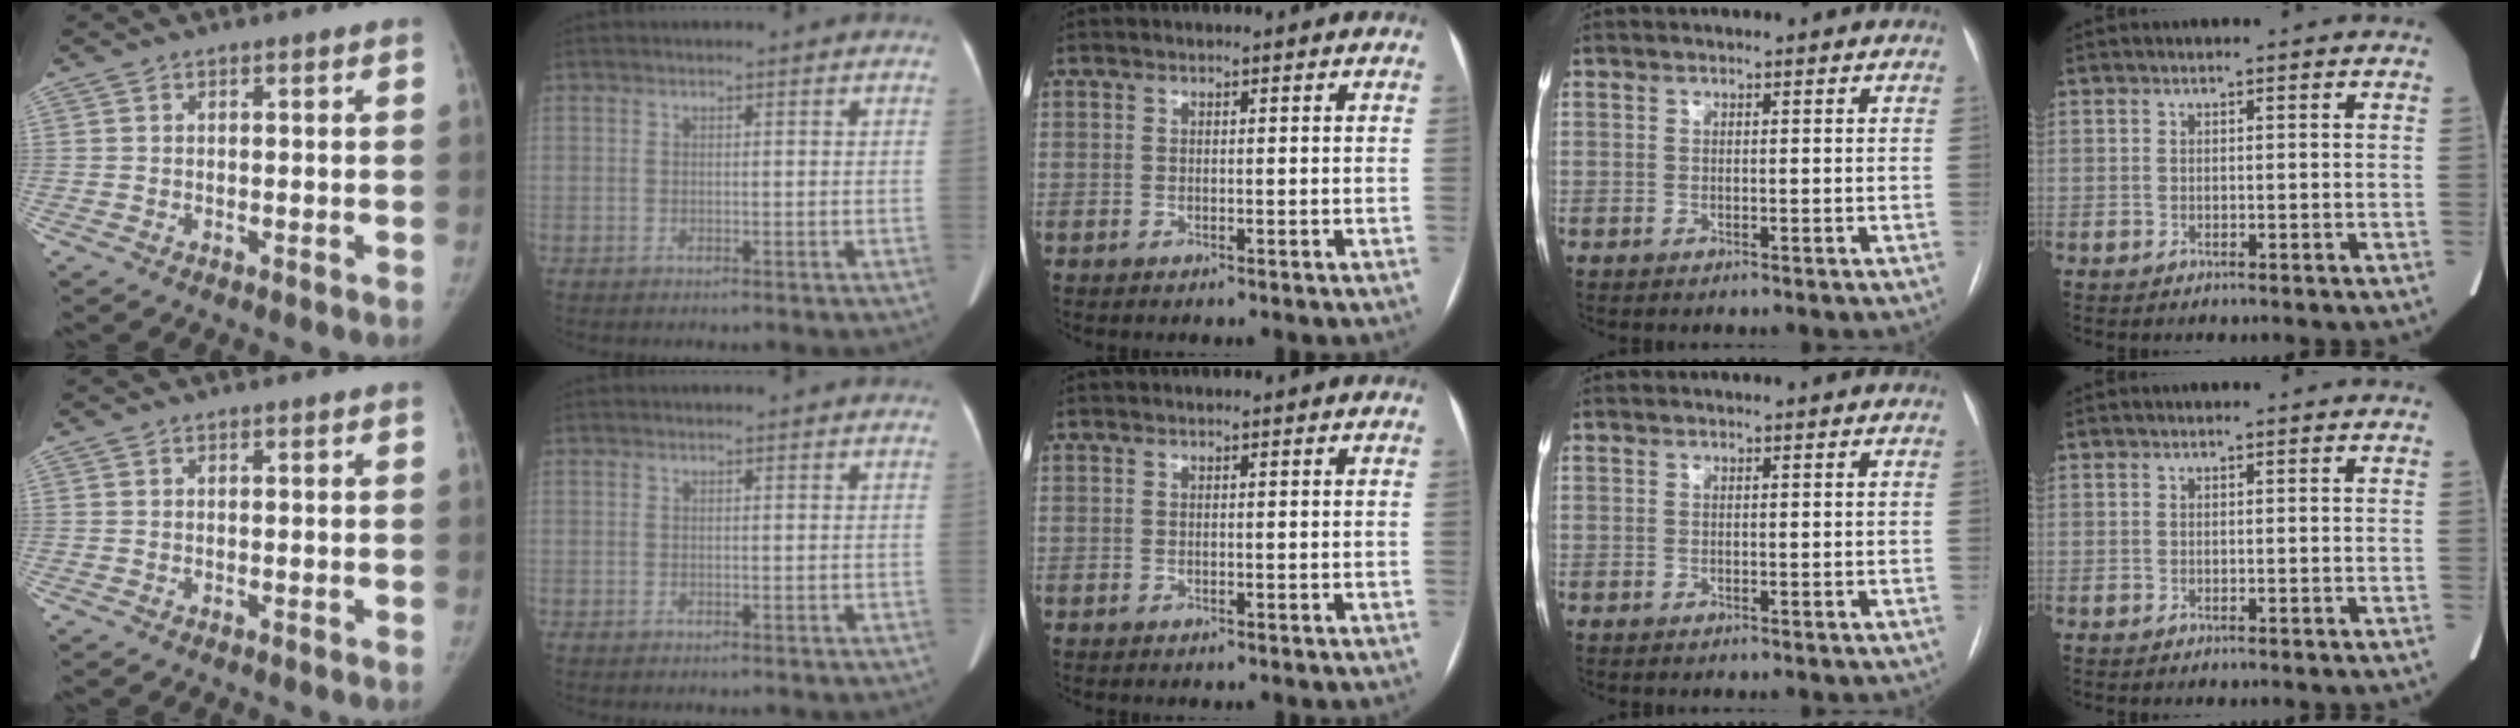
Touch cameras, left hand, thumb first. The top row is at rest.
{}